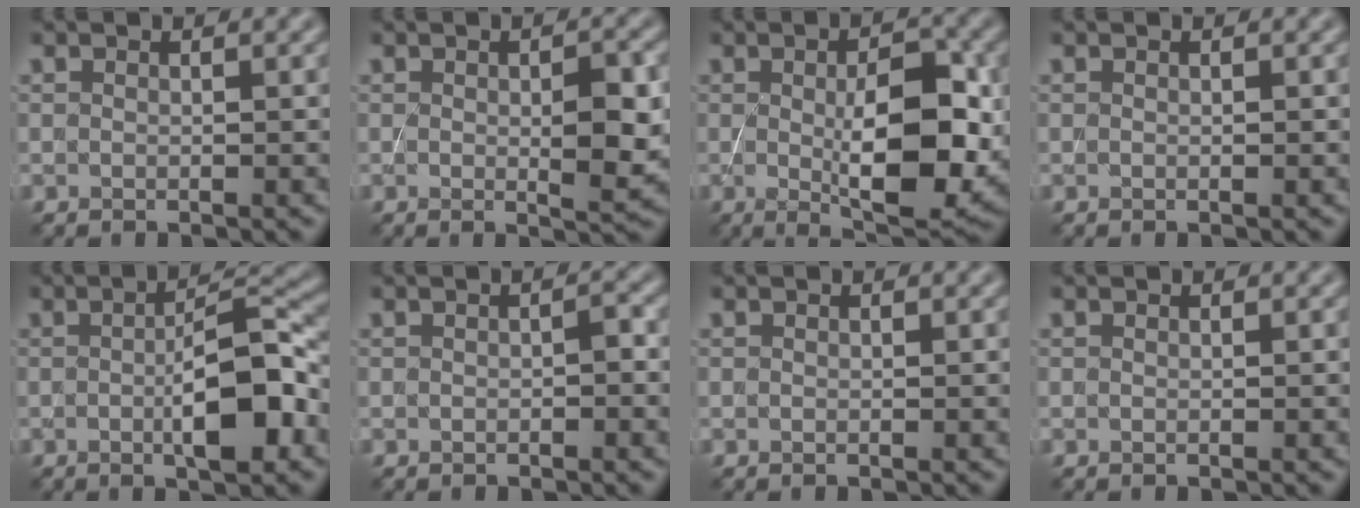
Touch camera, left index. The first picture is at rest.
{"total": 3.7, "force": [0.0, 1.0, 3.6], "torque": [-0.054, -0.004, 0.003]}
{"total": 8.7, "force": [-0.3, 3.4, 8.0], "torque": [-0.123, -0.007, 0.003]}
{"total": 0.0}
{"total": 6.7, "force": [-1.1, 1.7, 6.4], "torque": [-0.101, 0.006, -0.017]}
{"total": 0.9, "force": [-0.2, 0.1, 0.8], "torque": [-0.014, 0.005, -0.001]}
{"total": 0.0}
{"total": 0.0}